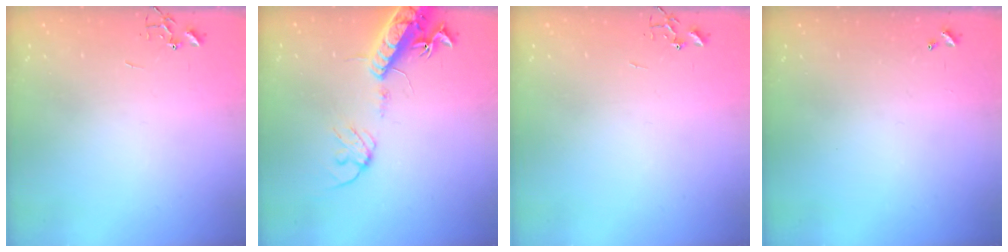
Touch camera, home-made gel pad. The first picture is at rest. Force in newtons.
{"total": 16.1, "press": 15.7, "slide": 3.6}
{"total": 0.0}
{"total": 0.0}